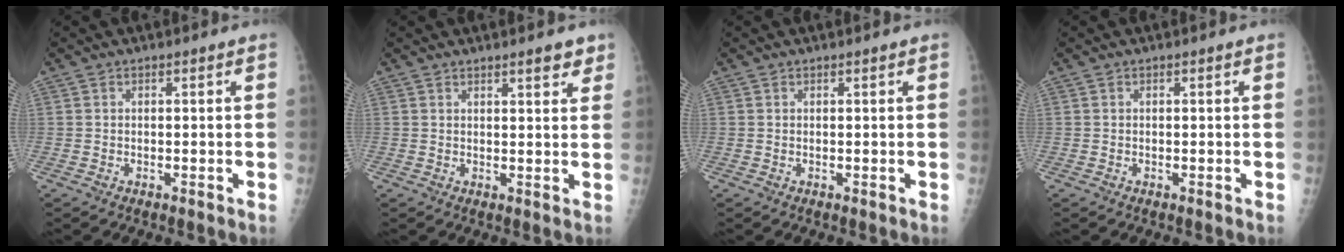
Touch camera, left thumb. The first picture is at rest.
{"total": 3.4, "force": [2.6, 1.0, 2.1], "torque": [-0.013, -0.014, 0.031]}
{"total": 0.0}
{"total": 0.0}